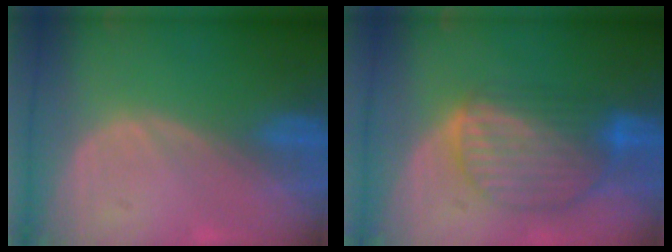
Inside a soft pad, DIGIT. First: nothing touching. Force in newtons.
{"total": 9.0, "press": 7.8, "slide": 4.5}